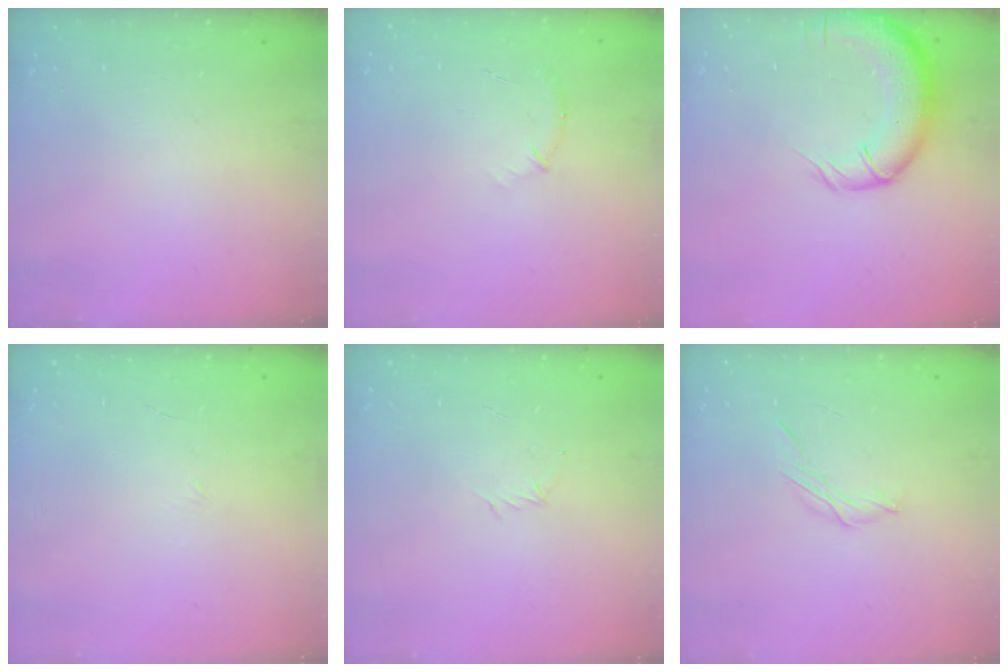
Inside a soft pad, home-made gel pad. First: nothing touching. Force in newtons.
{"total": 6.6, "press": 6.3, "slide": 1.7}
{"total": 13.3, "press": 12.8, "slide": 3.4}
{"total": 3.6, "press": 3.5, "slide": 1.0}
{"total": 2.8, "press": 2.7, "slide": 0.8}
{"total": 5.8, "press": 5.7, "slide": 1.2}